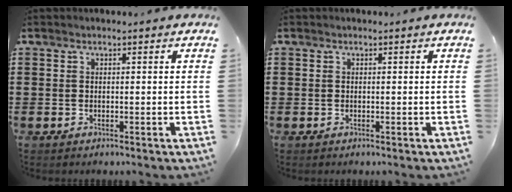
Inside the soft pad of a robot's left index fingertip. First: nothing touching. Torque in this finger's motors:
{"motor_torque": [0.32, 0.32, -0.01, -0.01]}